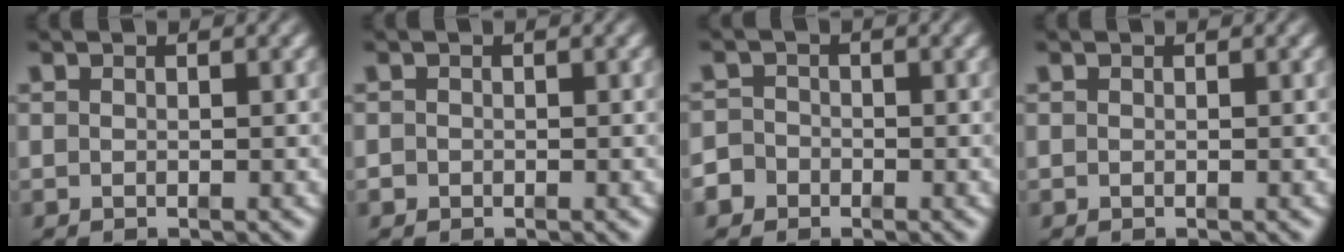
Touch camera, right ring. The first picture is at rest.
{"total": 0.9, "force": [-0.6, 0.7, -0.2], "torque": [0.002, -0.003, -0.012]}
{"total": 2.5, "force": [-1.6, 2.0, 0.1], "torque": [-0.001, -0.008, -0.031]}
{"total": 0.0}